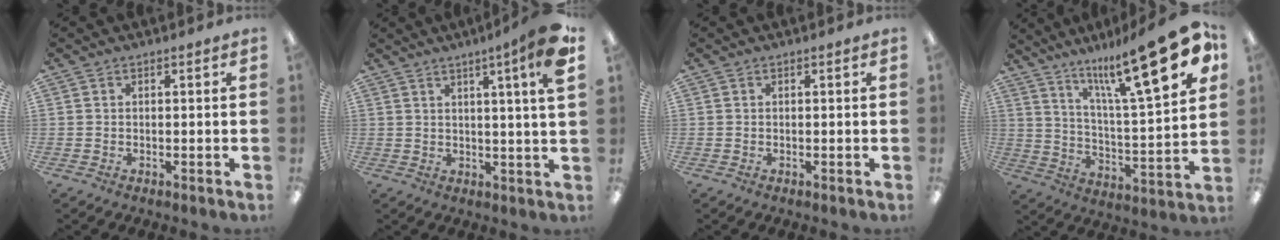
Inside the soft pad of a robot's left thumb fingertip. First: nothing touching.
{"total": 8.3, "force": [4.3, 0.0, 7.2], "torque": [-0.102, -0.018, 0.063]}
{"total": 0.0}
{"total": 22.6, "force": [14.4, 5.5, 16.5], "torque": [-0.245, -0.088, 0.227]}